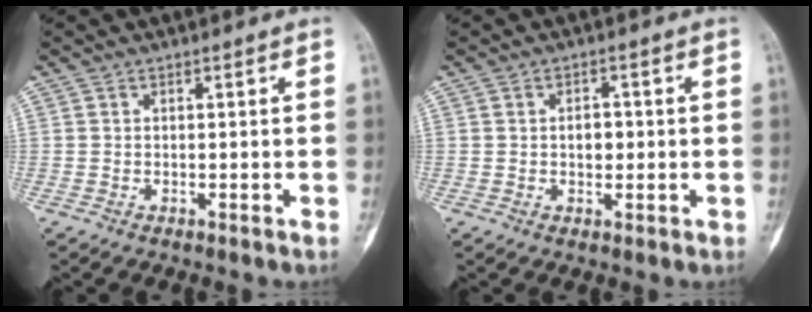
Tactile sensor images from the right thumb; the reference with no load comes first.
{"total": 3.2, "force": [0.0, 2.3, 2.3], "torque": [-0.015, 0.005, -0.002]}